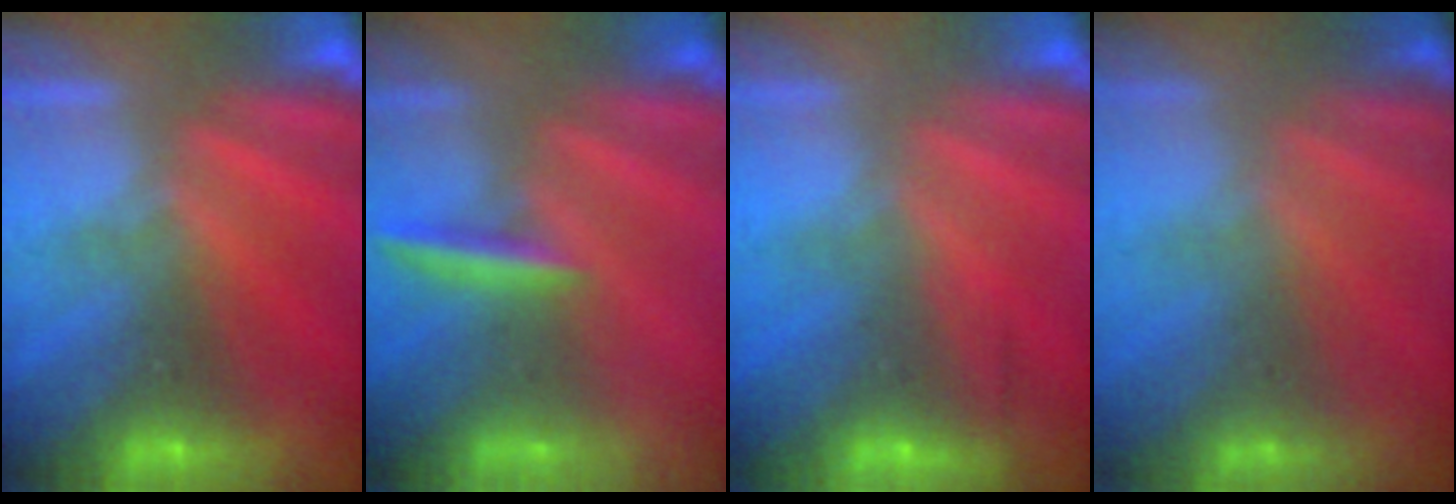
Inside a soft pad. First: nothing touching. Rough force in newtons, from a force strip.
{"total": 2.9}
{"total": 2.5}
{"total": 1.7}